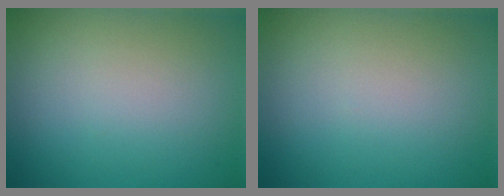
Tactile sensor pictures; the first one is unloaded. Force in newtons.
{"total": 0.0}